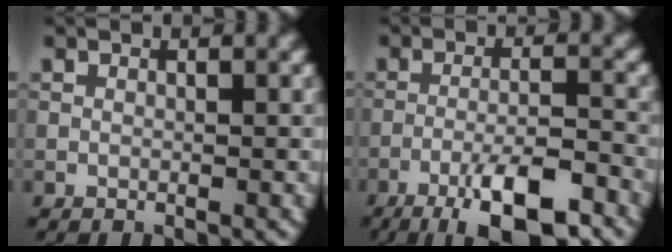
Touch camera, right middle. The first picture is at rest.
{"total": 8.2, "force": [-5.2, 1.6, 6.0], "torque": [-0.098, 0.003, -0.088]}